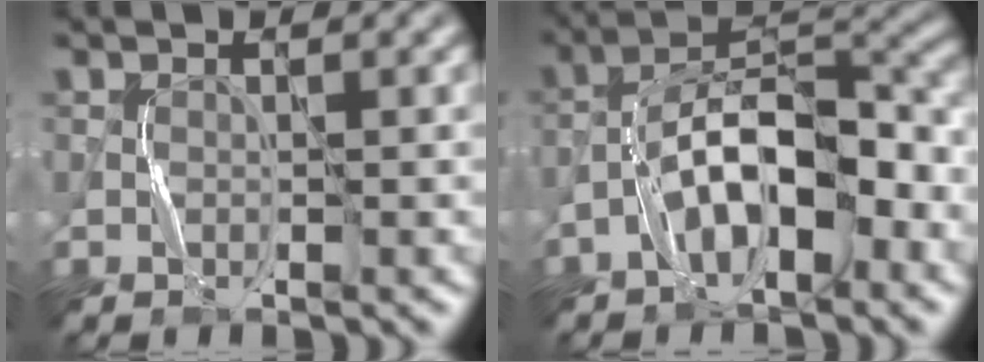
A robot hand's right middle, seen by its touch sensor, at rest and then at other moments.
{"total": 8.7, "force": [-3.6, 3.4, 7.1], "torque": [-0.115, 0.028, -0.068]}